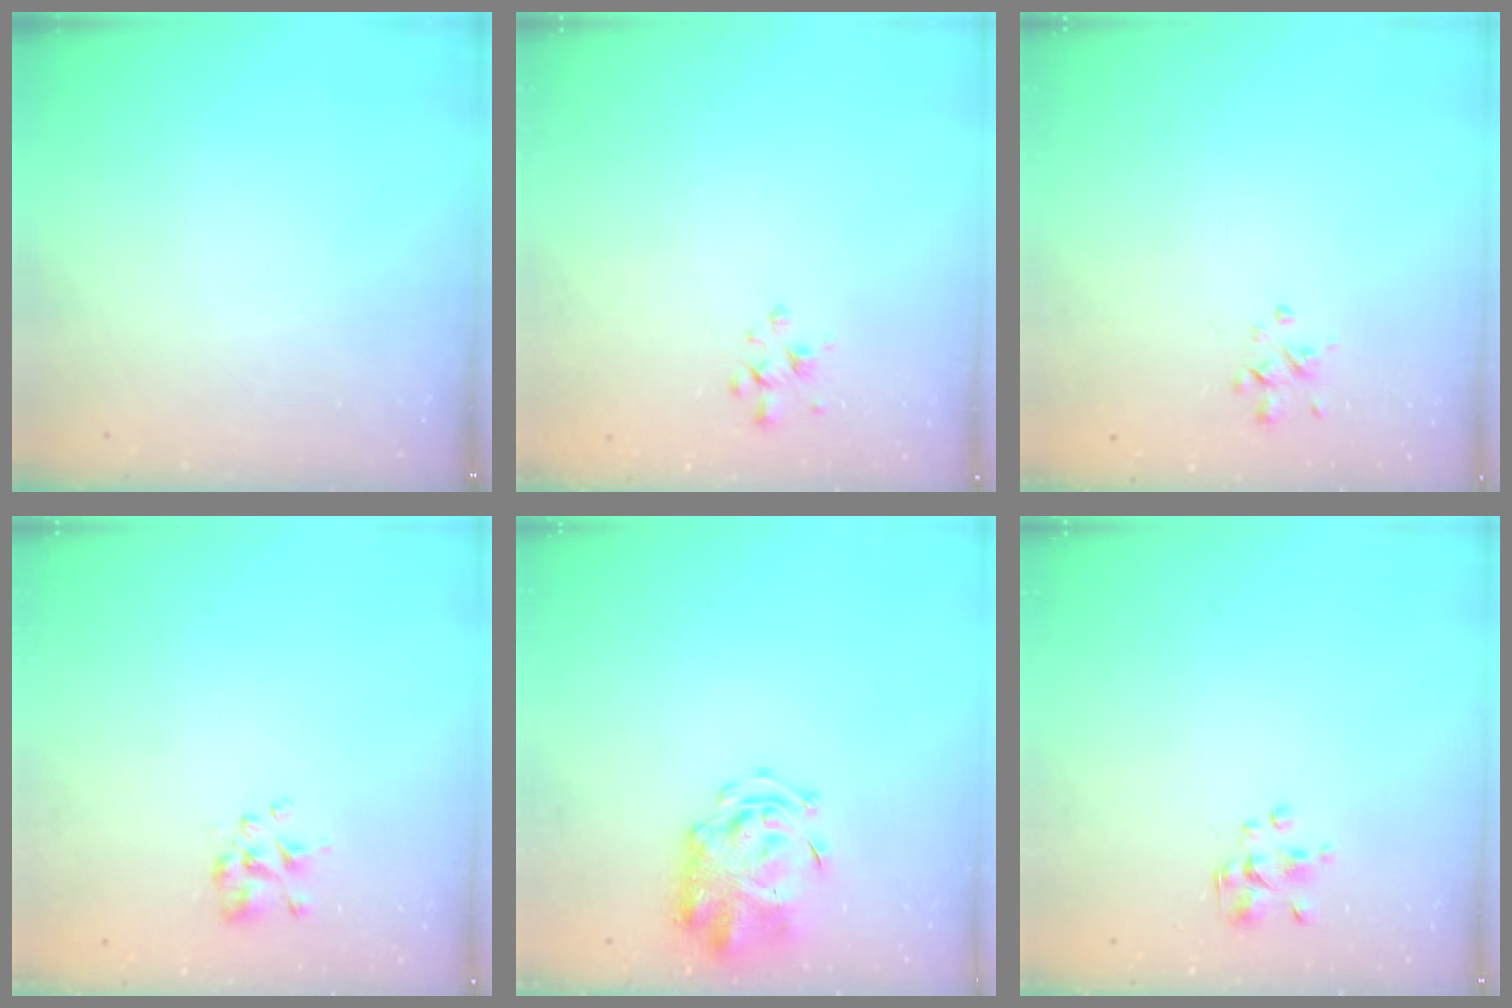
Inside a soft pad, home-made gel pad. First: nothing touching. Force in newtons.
{"total": 2.0, "press": 2.0, "slide": 0.4}
{"total": 0.6, "press": 0.2, "slide": 0.5}
{"total": 1.9, "press": 1.7, "slide": 0.7}
{"total": 3.3, "press": 3.3, "slide": 0.6}
{"total": 1.9, "press": 1.8, "slide": 0.6}